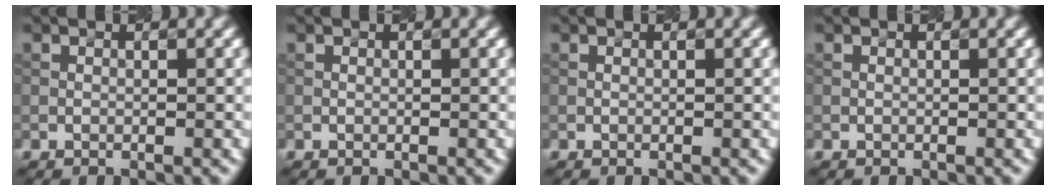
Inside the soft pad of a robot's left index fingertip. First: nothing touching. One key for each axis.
{"total": 0.0}
{"total": 0.0}
{"total": 0.0}